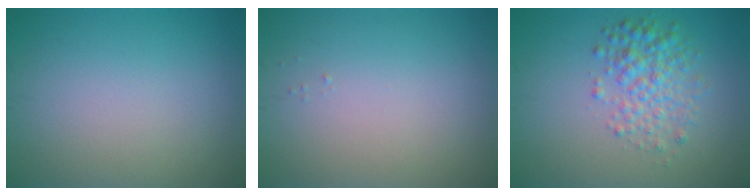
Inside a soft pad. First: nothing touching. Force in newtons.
{"total": 0.0}
{"total": 3.7, "press": 3.7, "slide": 0.0}